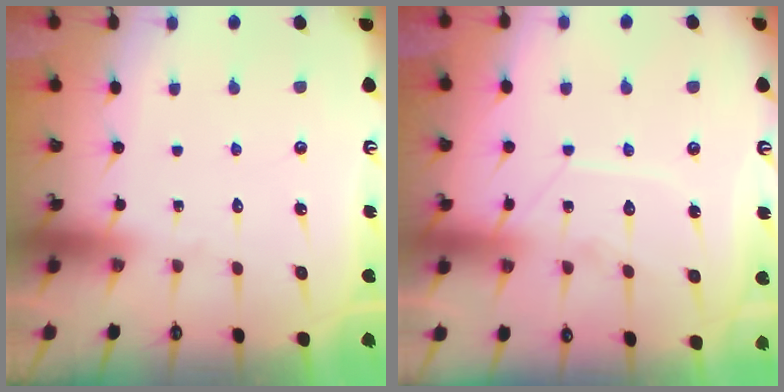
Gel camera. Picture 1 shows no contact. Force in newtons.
{"total": 8.4, "press": 8.4, "slide": 0.1}